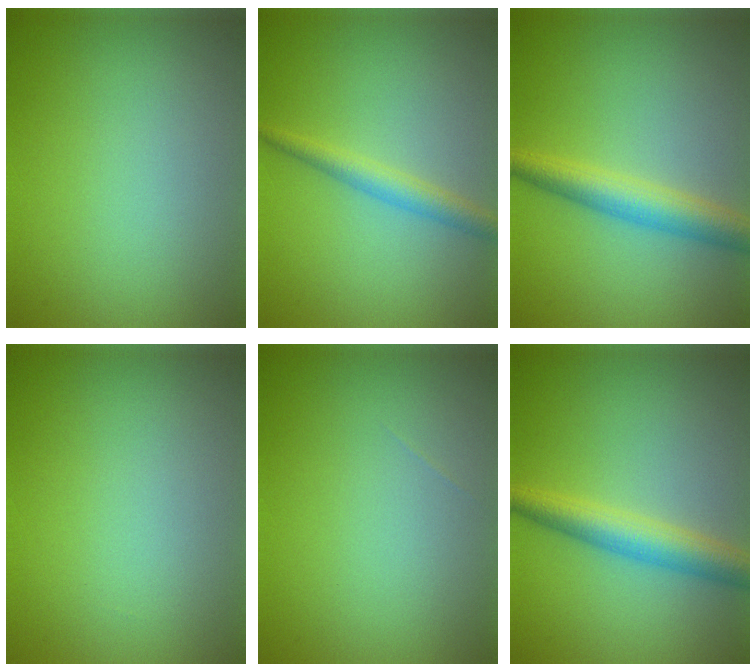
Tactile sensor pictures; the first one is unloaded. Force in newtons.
{"total": 2.3, "press": 2.3, "slide": 0.1}
{"total": 4.1, "press": 4.1, "slide": 0.0}
{"total": 0.0}
{"total": 0.0}
{"total": 4.1, "press": 4.1, "slide": 0.0}